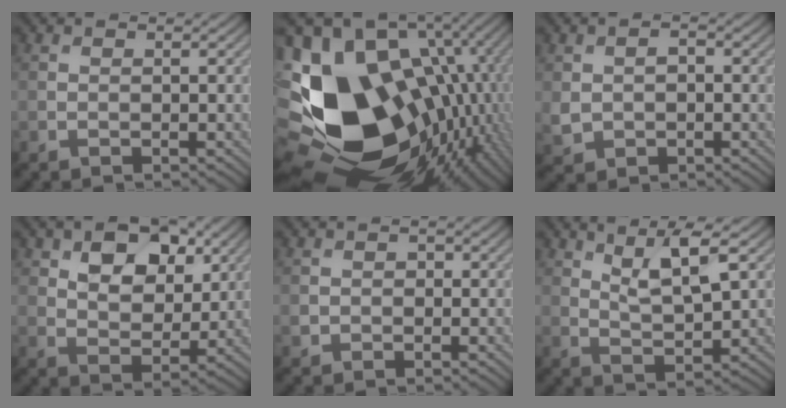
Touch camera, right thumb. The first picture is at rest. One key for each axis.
{"total": 23.0, "fx": -2.8, "fy": 16.5, "fz": 15.7, "tx": -0.325, "ty": -0.053, "tz": -0.020}
{"total": 3.0, "fx": -0.3, "fy": 2.4, "fz": 1.8, "tx": -0.043, "ty": -0.005, "tz": -0.004}
{"total": 8.0, "fx": 3.6, "fy": 4.8, "fz": 5.2, "tx": -0.093, "ty": -0.005, "tz": 0.055}
{"total": 1.3, "fx": -0.1, "fy": 1.2, "fz": 0.4, "tx": -0.011, "ty": -0.005, "tz": -0.003}
{"total": 6.3, "fx": 3.4, "fy": 1.5, "fz": 5.1, "tx": -0.094, "ty": -0.006, "tz": 0.070}